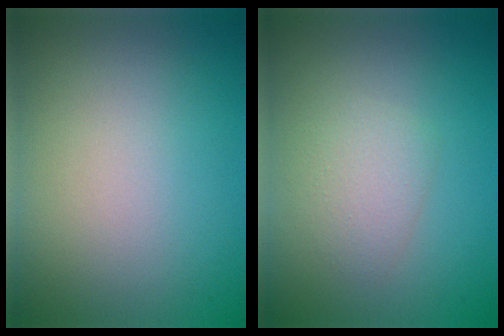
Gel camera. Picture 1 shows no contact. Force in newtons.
{"total": 2.1, "press": 2.1, "slide": 0.2}